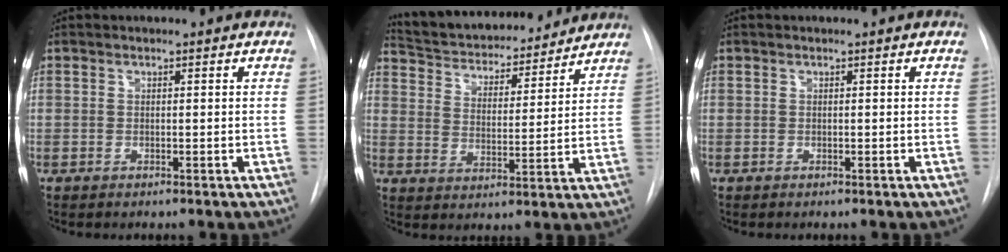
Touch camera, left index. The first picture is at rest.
{"total": 18.2, "force": [16.7, 4.3, 5.7], "torque": [-0.094, 0.011, 0.253]}
{"total": 0.0}